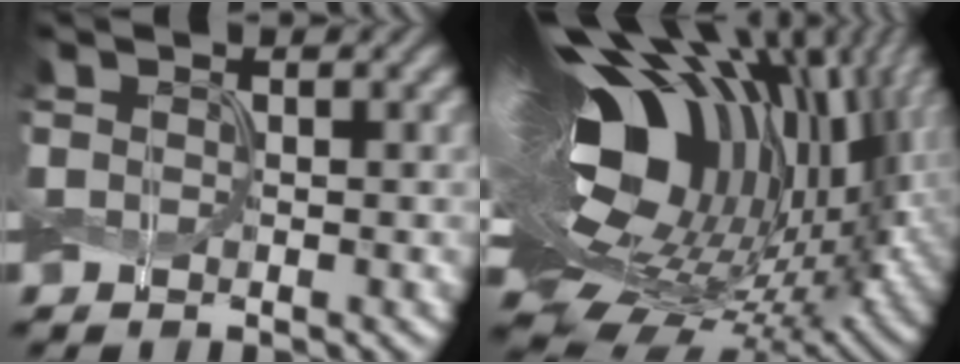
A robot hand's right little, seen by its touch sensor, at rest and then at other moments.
{"total": 21.3, "force": [4.9, 11.1, 17.4], "torque": [-0.287, 0.017, 0.072]}